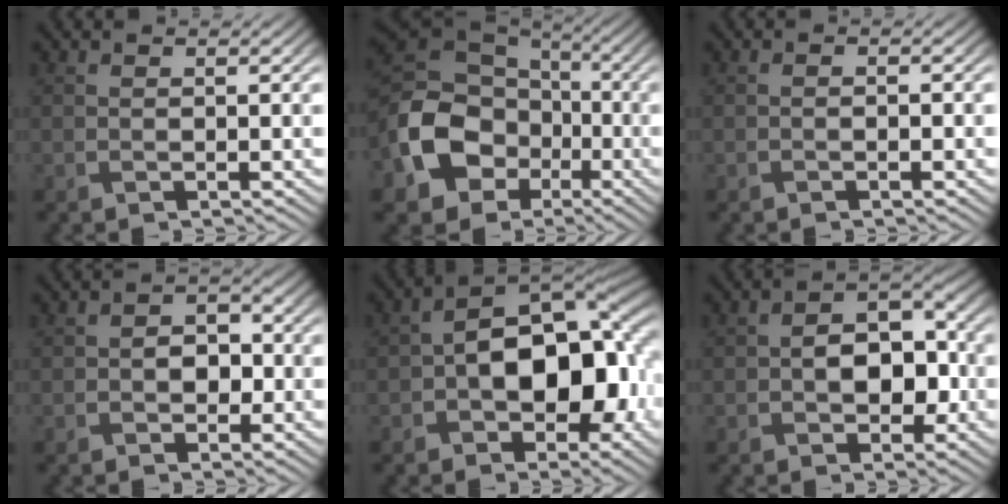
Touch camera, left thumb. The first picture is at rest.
{"total": 14.4, "force": [-4.3, 11.2, 8.0], "torque": [-0.205, -0.042, -0.083]}
{"total": 0.6, "force": [-0.3, 0.2, 0.5], "torque": [-0.007, 0.000, -0.004]}
{"total": 2.9, "force": [-0.5, 2.1, 1.9], "torque": [-0.032, -0.002, -0.013]}
{"total": 13.6, "force": [-0.8, 8.4, 10.7], "torque": [-0.157, 0.002, -0.010]}
{"total": 6.1, "force": [-0.9, 4.1, 4.4], "torque": [-0.067, -0.004, -0.020]}